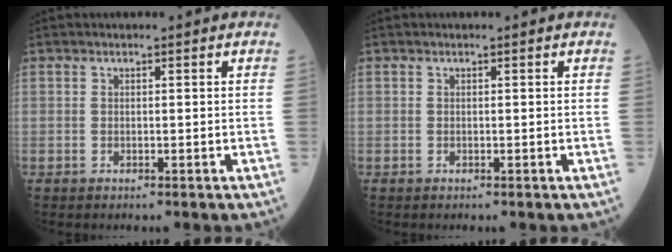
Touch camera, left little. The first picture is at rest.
{"total": 0.0}